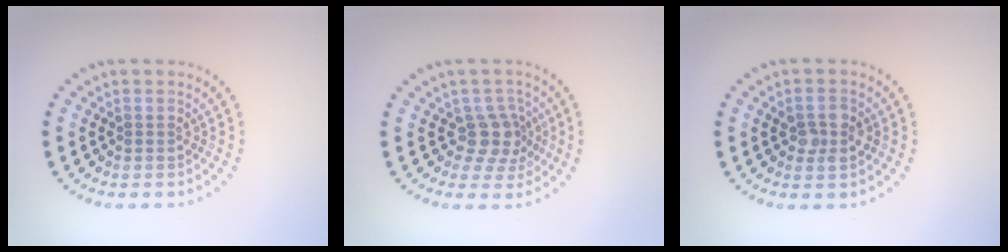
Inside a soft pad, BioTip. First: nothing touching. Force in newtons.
{"total": 3.0, "press": 2.2, "slide": 1.9}
{"total": 2.1, "press": 2.1, "slide": 0.1}